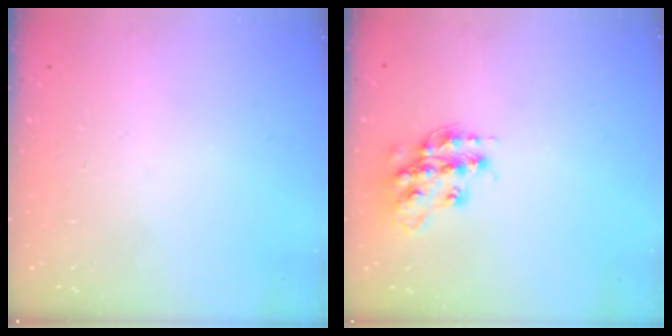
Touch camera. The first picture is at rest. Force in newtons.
{"total": 14.9, "press": 14.9, "slide": 0.9}